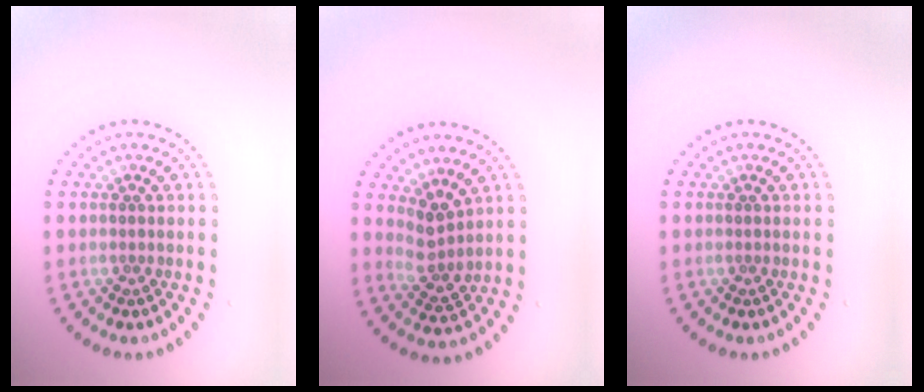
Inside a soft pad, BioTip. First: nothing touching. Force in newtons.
{"total": 2.5, "press": 2.0, "slide": 1.6}
{"total": 0.0}